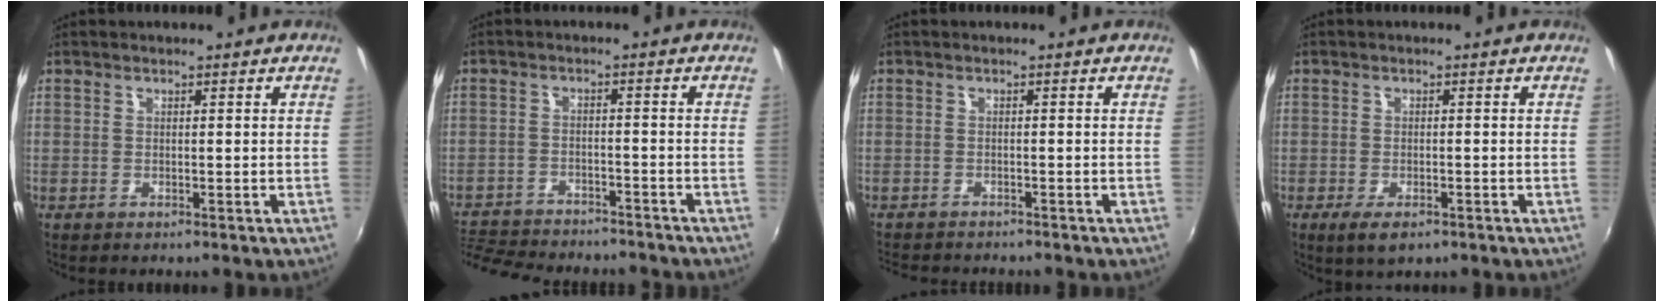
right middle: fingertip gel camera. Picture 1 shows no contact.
{"total": 15.4, "force": [-13.5, 4.4, 5.8], "torque": [-0.136, -0.011, -0.201]}
{"total": 4.9, "force": [-4.6, 0.8, 1.5], "torque": [-0.041, -0.018, -0.073]}
{"total": 4.2, "force": [-2.4, 1.7, 3.0], "torque": [-0.066, -0.014, -0.040]}